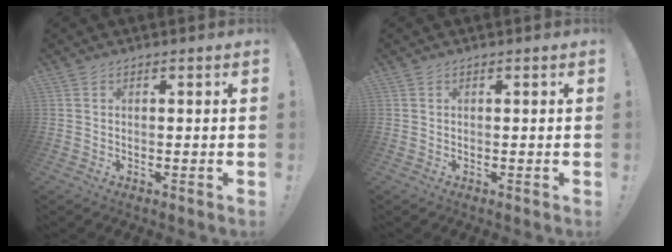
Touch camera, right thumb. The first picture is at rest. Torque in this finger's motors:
{"motor_torque": [0.00, 0.00, 0.02, 0.02, 0.00]}